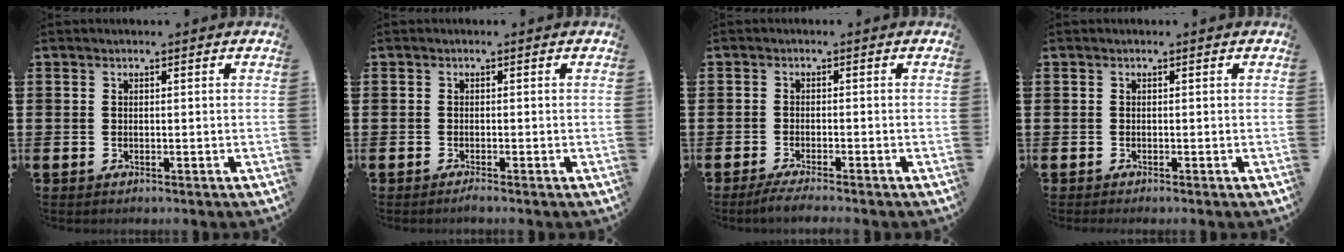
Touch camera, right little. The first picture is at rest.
{"total": 0.7, "force": [-0.5, 0.0, 0.5], "torque": [-0.008, -0.004, -0.010]}
{"total": 1.9, "force": [-1.5, 0.0, 1.2], "torque": [-0.019, 0.000, -0.027]}
{"total": 0.0}